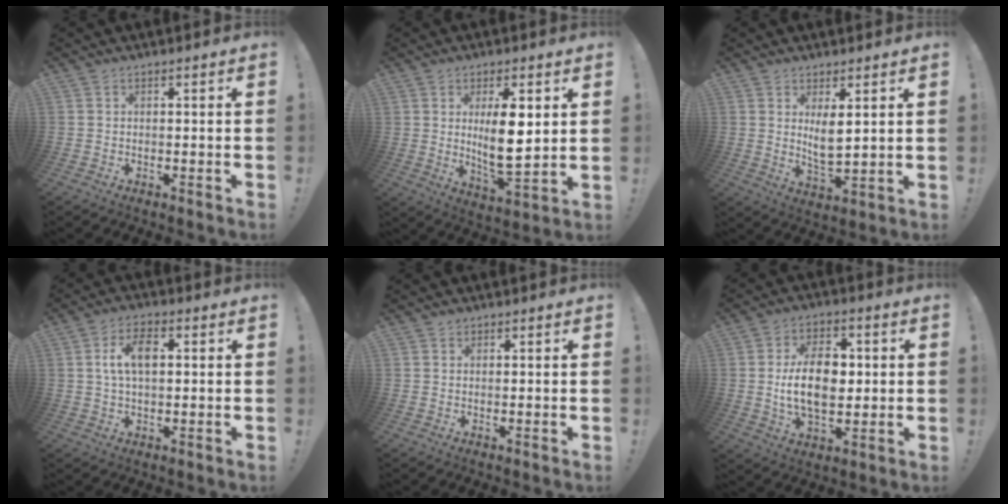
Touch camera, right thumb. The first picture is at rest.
{"total": 10.9, "force": [2.4, 4.2, 9.7], "torque": [-0.168, -0.017, 0.038]}
{"total": 6.3, "force": [2.7, 2.7, 5.0], "torque": [-0.094, -0.017, 0.049]}
{"total": 8.1, "force": [1.6, 4.3, 6.7], "torque": [-0.107, 0.009, 0.026]}
{"total": 1.0, "force": [0.8, 0.6, 0.2], "torque": [-0.005, 0.000, 0.015]}
{"total": 14.9, "force": [0.6, 9.2, 11.8], "torque": [-0.208, 0.003, 0.007]}